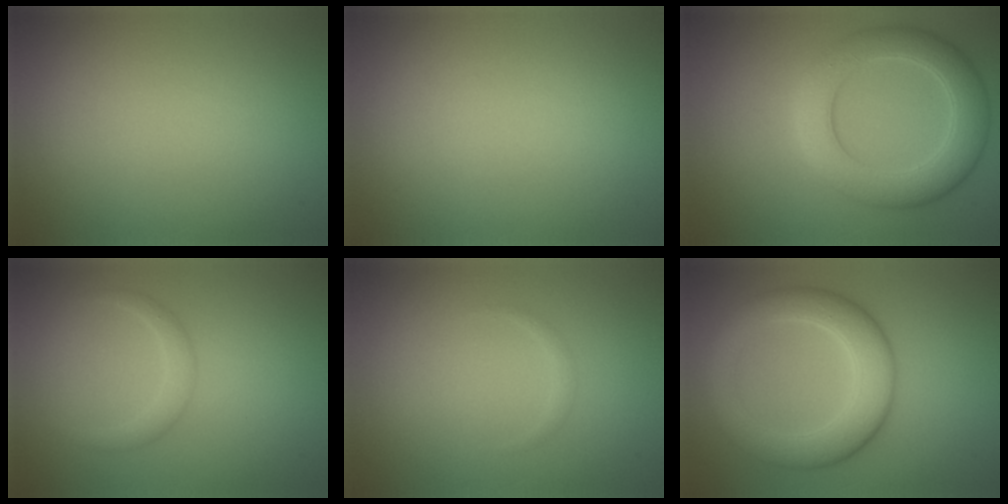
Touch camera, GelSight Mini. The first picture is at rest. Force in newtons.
{"total": 0.0}
{"total": 5.9, "press": 5.9, "slide": 0.3}
{"total": 1.5, "press": 1.5, "slide": 0.1}
{"total": 0.6, "press": 0.6, "slide": 0.0}
{"total": 6.1, "press": 6.1, "slide": 0.1}